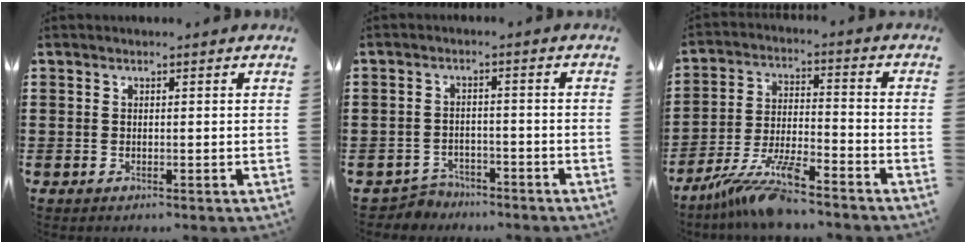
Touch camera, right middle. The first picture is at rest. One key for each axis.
{"total": 3.2, "fx": -3.1, "fy": 0.8, "fz": -0.2, "tx": -0.008, "ty": -0.001, "tz": -0.067}
{"total": 9.0, "fx": -7.8, "fy": 0.9, "fz": 4.5, "tx": -0.095, "ty": 0.001, "tz": -0.152}